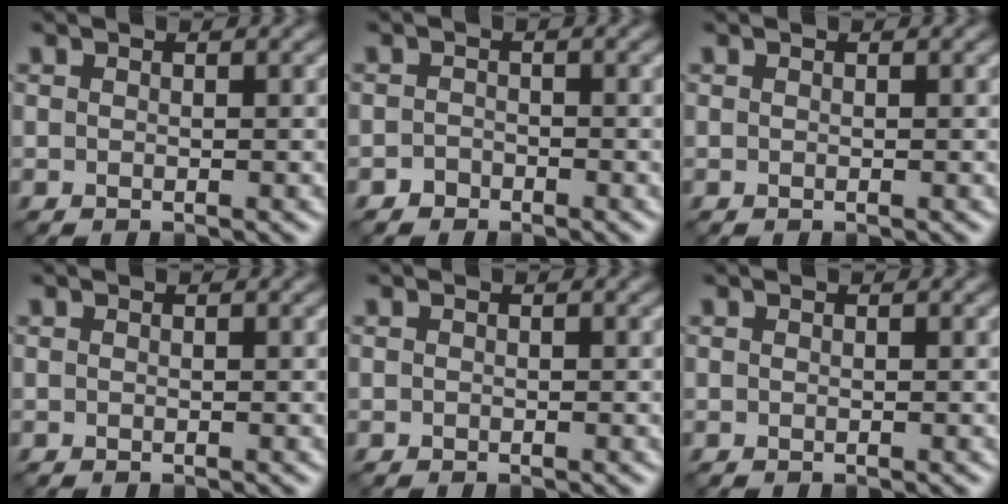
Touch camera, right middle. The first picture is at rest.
{"total": 1.0, "force": [-0.7, 0.6, 0.0], "torque": [0.004, 0.004, -0.012]}
{"total": 0.0}
{"total": 0.0}
{"total": 0.0}
{"total": 0.0}